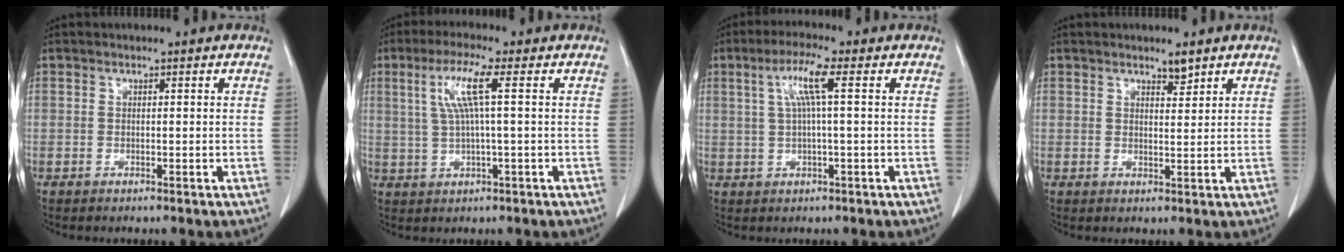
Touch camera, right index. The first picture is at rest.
{"total": 6.5, "force": [1.8, -0.4, 6.2], "torque": [-0.129, 0.012, 0.040]}
{"total": 5.7, "force": [1.5, -0.2, 5.5], "torque": [-0.109, 0.013, 0.033]}
{"total": 2.1, "force": [1.7, 0.5, 1.1], "torque": [-0.021, -0.004, 0.029]}